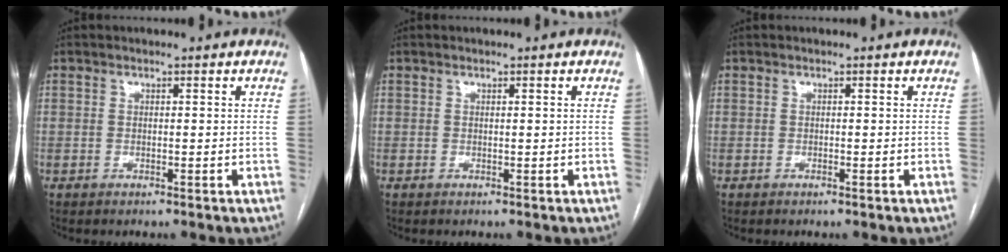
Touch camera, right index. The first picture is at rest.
{"total": 0.0}
{"total": 0.0}